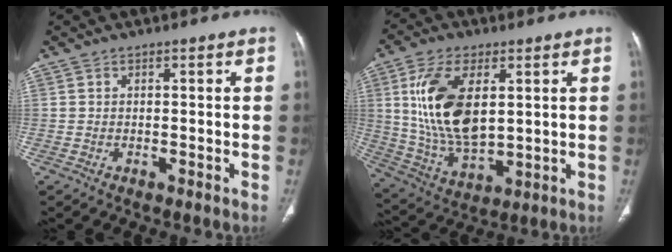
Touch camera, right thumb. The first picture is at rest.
{"total": 16.7, "force": [3.8, 8.8, 13.7], "torque": [-0.256, -0.016, 0.083]}